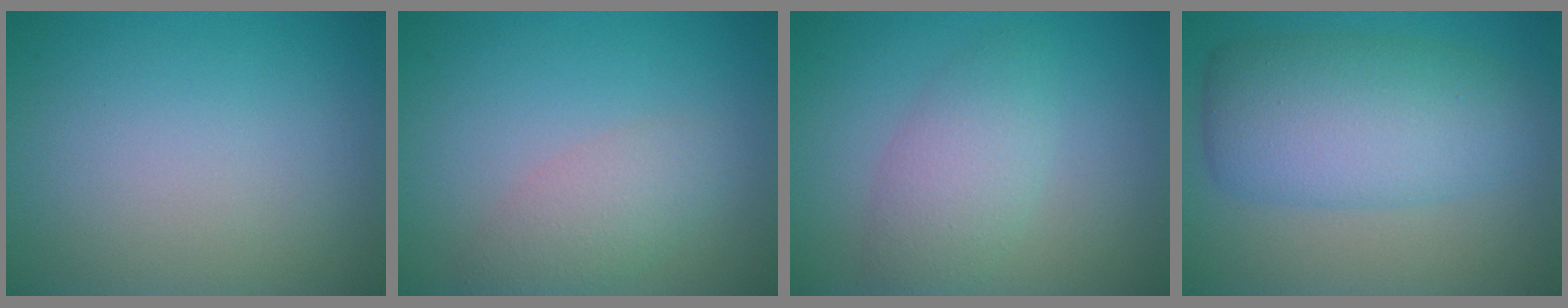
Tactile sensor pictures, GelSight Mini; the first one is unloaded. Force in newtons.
{"total": 2.9, "press": 2.9, "slide": 0.2}
{"total": 3.8, "press": 3.8, "slide": 0.1}
{"total": 7.4, "press": 7.4, "slide": 0.1}